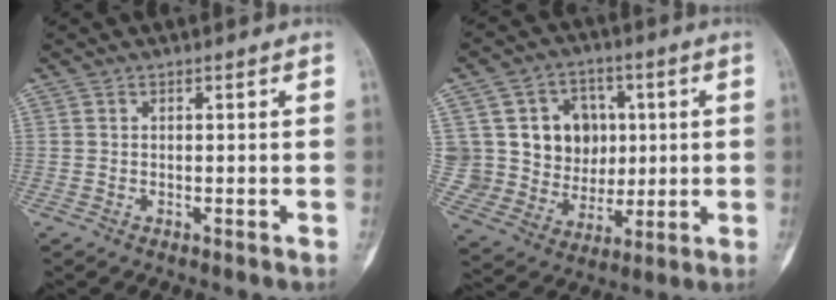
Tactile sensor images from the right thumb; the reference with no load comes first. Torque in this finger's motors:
{"motor_torque": [0.03, 0.02, 0.75, 0.35, 0.03]}